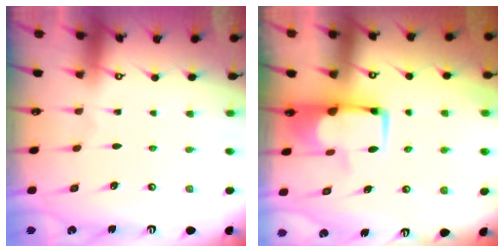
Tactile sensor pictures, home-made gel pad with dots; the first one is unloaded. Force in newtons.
{"total": 1.7, "press": 1.4, "slide": 0.8}